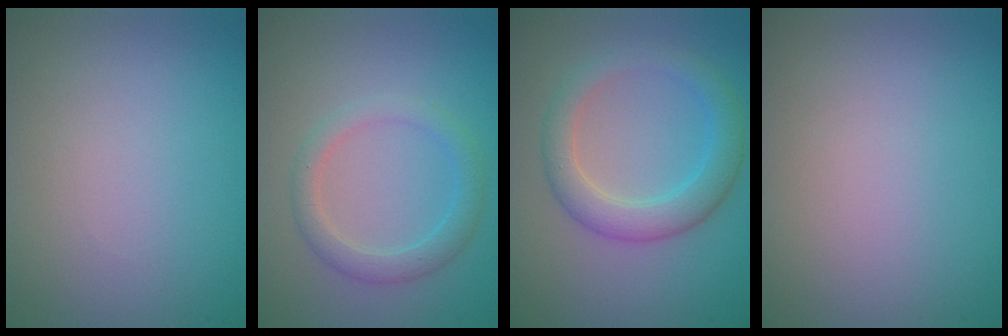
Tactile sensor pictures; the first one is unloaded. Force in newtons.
{"total": 2.5, "press": 2.5, "slide": 0.1}
{"total": 4.0, "press": 4.0, "slide": 0.2}
{"total": 0.0}